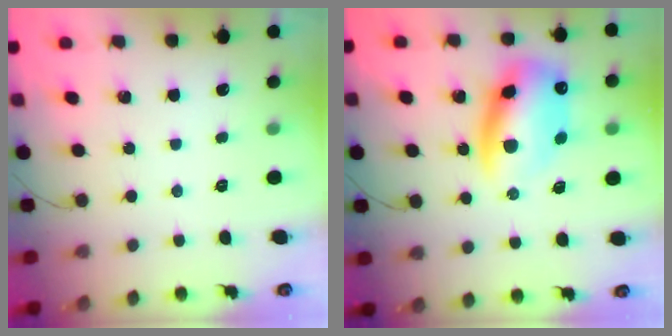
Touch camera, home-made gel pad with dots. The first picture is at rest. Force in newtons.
{"total": 14.2, "press": 13.8, "slide": 3.6}